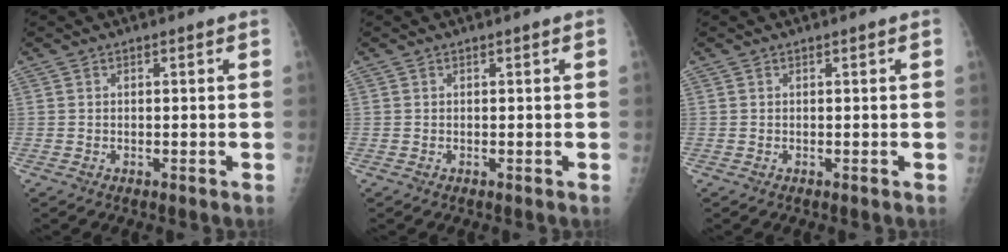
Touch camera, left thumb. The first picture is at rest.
{"total": 0.0}
{"total": 0.0}